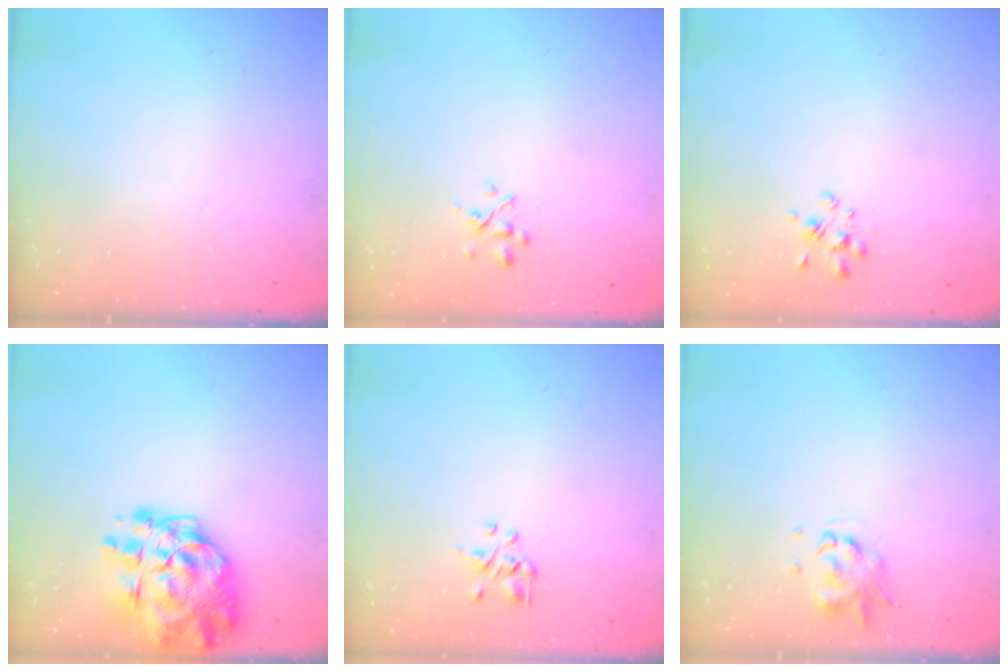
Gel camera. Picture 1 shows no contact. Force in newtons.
{"total": 2.2, "press": 2.0, "slide": 0.9}
{"total": 2.4, "press": 2.2, "slide": 0.9}
{"total": 16.1, "press": 15.1, "slide": 5.6}
{"total": 1.3, "press": 1.2, "slide": 0.5}
{"total": 1.9, "press": 1.9, "slide": 0.4}